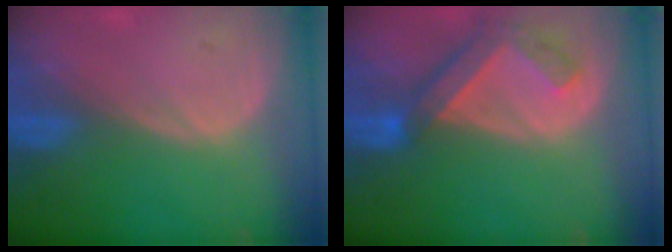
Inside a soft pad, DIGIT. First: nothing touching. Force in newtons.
{"total": 6.6, "press": 5.9, "slide": 3.0}